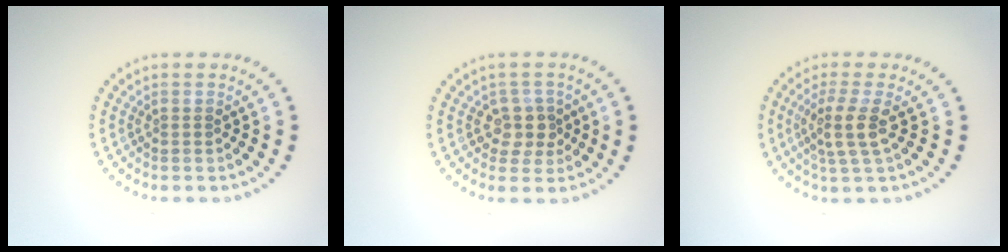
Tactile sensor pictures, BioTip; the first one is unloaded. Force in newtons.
{"total": 2.4, "press": 2.1, "slide": 1.2}
{"total": 2.9, "press": 2.4, "slide": 1.7}